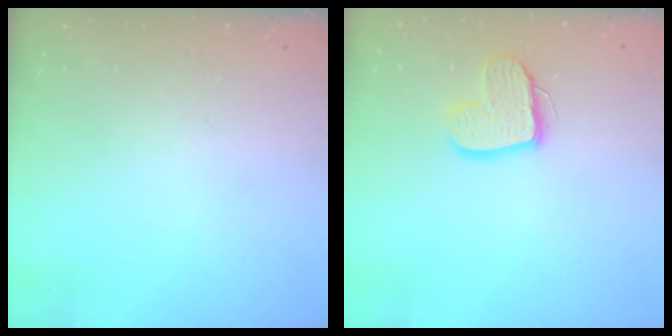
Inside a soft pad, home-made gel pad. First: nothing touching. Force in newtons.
{"total": 11.8, "press": 11.7, "slide": 1.2}